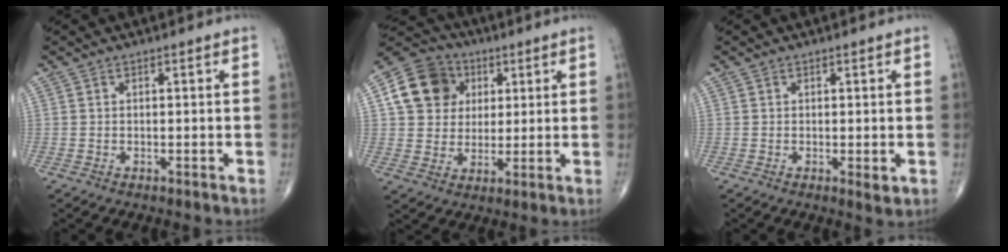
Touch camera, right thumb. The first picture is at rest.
{"total": 12.8, "force": [3.6, 11.0, 5.5], "torque": [-0.078, 0.001, 0.057]}
{"total": 1.5, "force": [-0.1, 0.6, 1.4], "torque": [-0.018, -0.007, -0.002]}